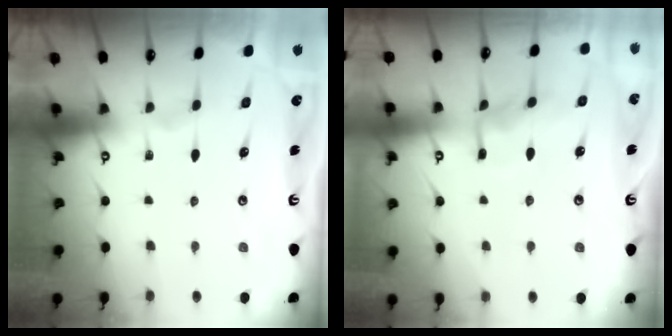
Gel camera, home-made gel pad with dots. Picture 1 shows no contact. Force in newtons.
{"total": 7.1, "press": 7.0, "slide": 0.6}